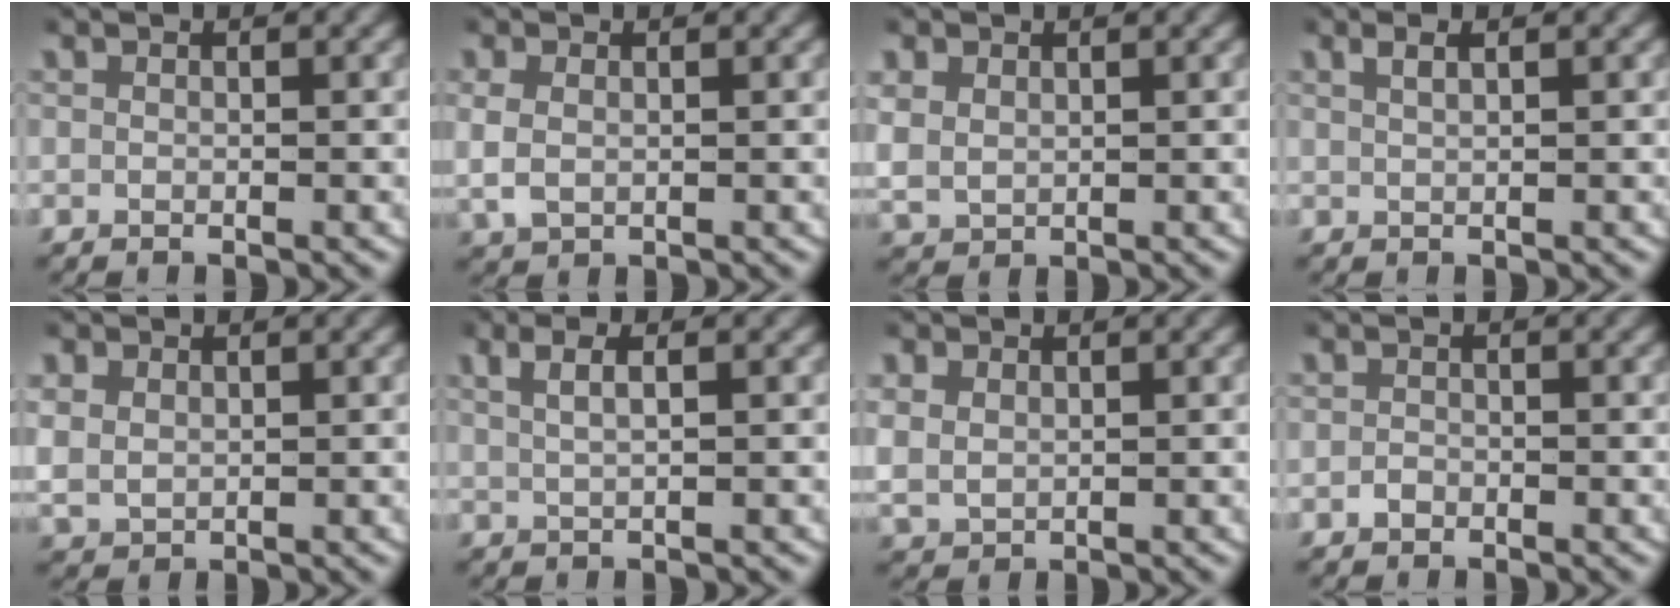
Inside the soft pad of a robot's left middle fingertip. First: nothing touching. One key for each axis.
{"total": 3.1, "fx": 0.4, "fy": 2.5, "fz": 1.8, "tx": -0.054, "ty": -0.003, "tz": 0.014}
{"total": 4.2, "fx": 1.0, "fy": 3.7, "fz": 1.8, "tx": -0.070, "ty": -0.007, "tz": 0.026}
{"total": 1.1, "fx": 0.7, "fy": 0.1, "fz": 0.9, "tx": -0.013, "ty": 0.005, "tz": 0.015}
{"total": 3.8, "fx": 0.9, "fy": 3.3, "fz": 1.6, "tx": -0.062, "ty": -0.008, "tz": 0.025}
{"total": 2.4, "fx": 1.1, "fy": 0.7, "fz": 2.0, "tx": -0.032, "ty": 0.010, "tz": 0.020}
{"total": 3.4, "fx": 1.0, "fy": 2.9, "fz": 1.5, "tx": -0.057, "ty": -0.009, "tz": 0.027}
{"total": 0.7, "fx": -0.6, "fy": 0.4, "fz": 0.2, "tx": -0.007, "ty": -0.003, "tz": -0.008}